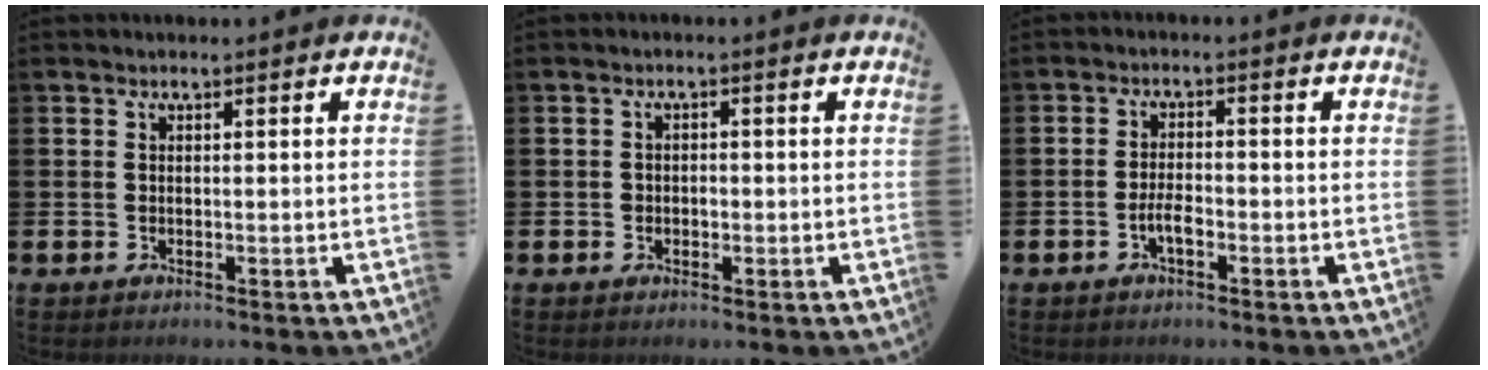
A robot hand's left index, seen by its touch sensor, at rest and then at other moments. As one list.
[{"total": 1.2, "force": [-0.2, 1.0, 0.5], "torque": [-0.002, 0.003, -0.009]}, {"total": 2.4, "force": [-1.0, 0.9, 2.0], "torque": [-0.037, 0.004, -0.020]}]